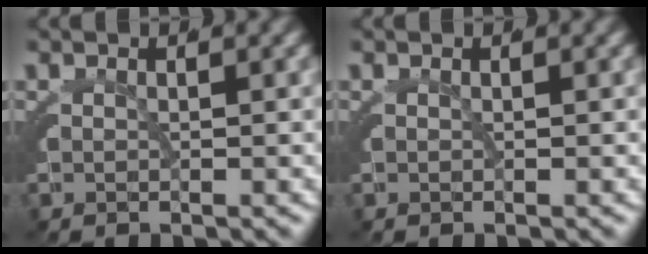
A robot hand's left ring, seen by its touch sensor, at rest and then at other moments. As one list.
[{"total": 0.0}]